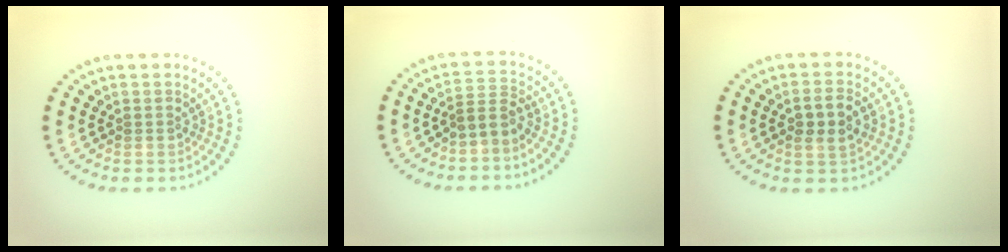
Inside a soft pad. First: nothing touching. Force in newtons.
{"total": 2.2, "press": 1.5, "slide": 1.6}
{"total": 2.7, "press": 2.6, "slide": 0.5}